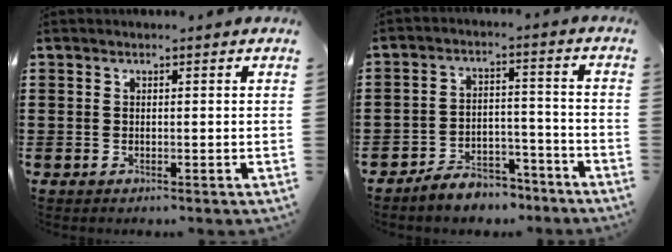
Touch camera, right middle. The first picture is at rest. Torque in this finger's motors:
{"motor_torque": [2.14, 0.00, 0.10, 0.09]}